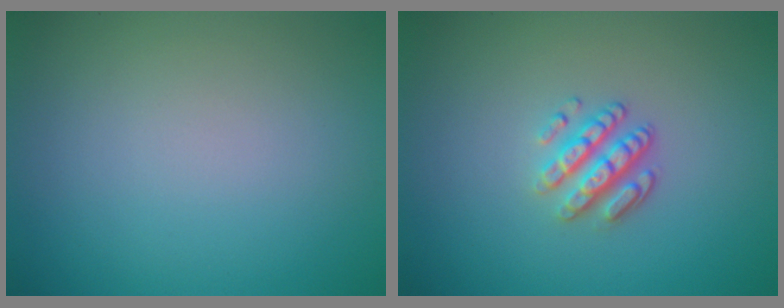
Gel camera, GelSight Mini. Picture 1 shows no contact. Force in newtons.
{"total": 3.1, "press": 2.6, "slide": 1.7}